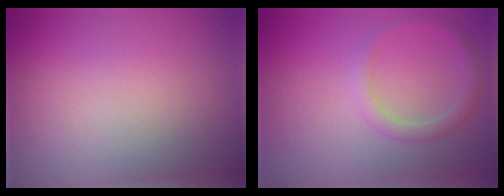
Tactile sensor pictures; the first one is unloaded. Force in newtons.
{"total": 1.7, "press": 1.7, "slide": 0.1}